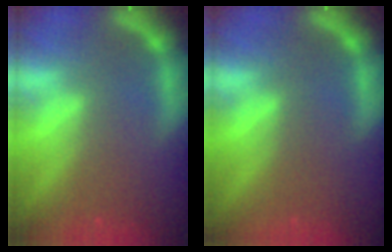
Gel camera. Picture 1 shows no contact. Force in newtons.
{"total": 0.0}